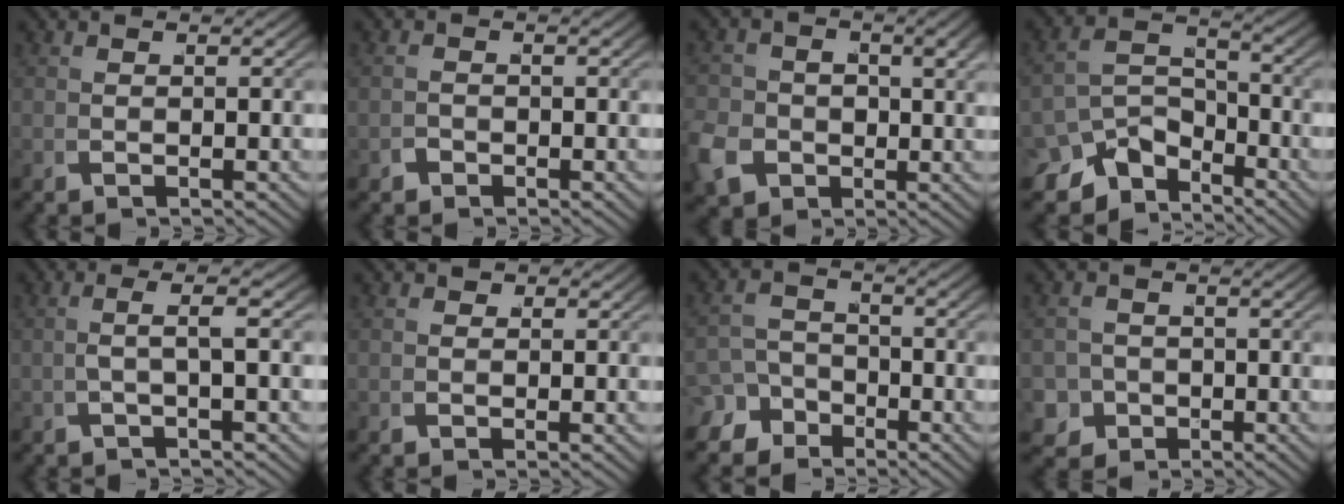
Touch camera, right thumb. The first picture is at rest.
{"total": 0.7, "force": [-0.6, 0.2, -0.2], "torque": [0.006, -0.008, -0.010]}
{"total": 5.7, "force": [-1.3, 4.7, 3.0], "torque": [-0.071, -0.030, -0.003]}
{"total": 8.6, "force": [-4.4, 5.7, 4.7], "torque": [-0.074, -0.038, -0.063]}
{"total": 2.6, "force": [0.2, 0.2, 2.6], "torque": [-0.056, 0.002, 0.005]}
{"total": 0.8, "force": [0.5, 0.6, 0.0], "torque": [0.004, -0.007, 0.009]}
{"total": 5.1, "force": [-3.0, 3.9, 1.4], "torque": [-0.006, -0.026, -0.044]}
{"total": 5.5, "force": [-2.6, 4.6, 1.3], "torque": [-0.028, -0.034, -0.033]}